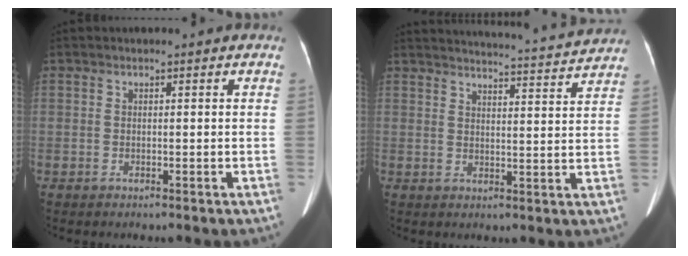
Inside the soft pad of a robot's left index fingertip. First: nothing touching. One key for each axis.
{"total": 18.0, "fx": 17.4, "fy": 0.2, "fz": 4.5, "tx": -0.073, "ty": -0.019, "tz": 0.219}